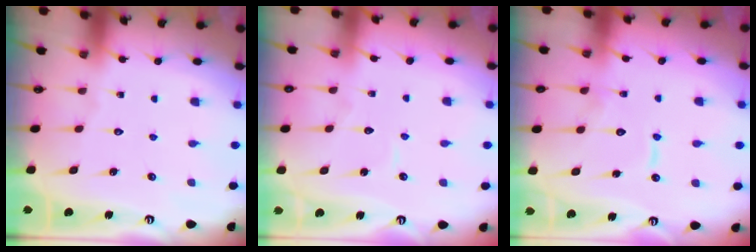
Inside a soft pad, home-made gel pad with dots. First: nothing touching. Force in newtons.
{"total": 3.5, "press": 3.5, "slide": 0.2}
{"total": 9.8, "press": 9.8, "slide": 0.9}